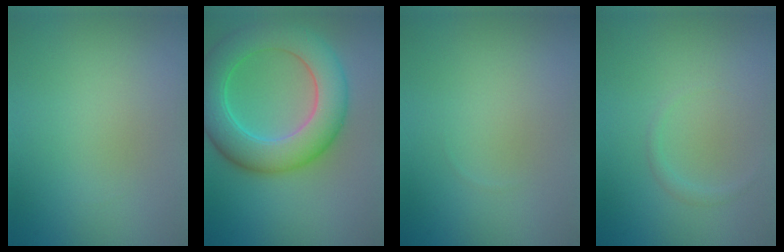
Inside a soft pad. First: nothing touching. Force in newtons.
{"total": 8.5, "press": 8.5, "slide": 0.4}
{"total": 0.0}
{"total": 0.7, "press": 0.7, "slide": 0.1}